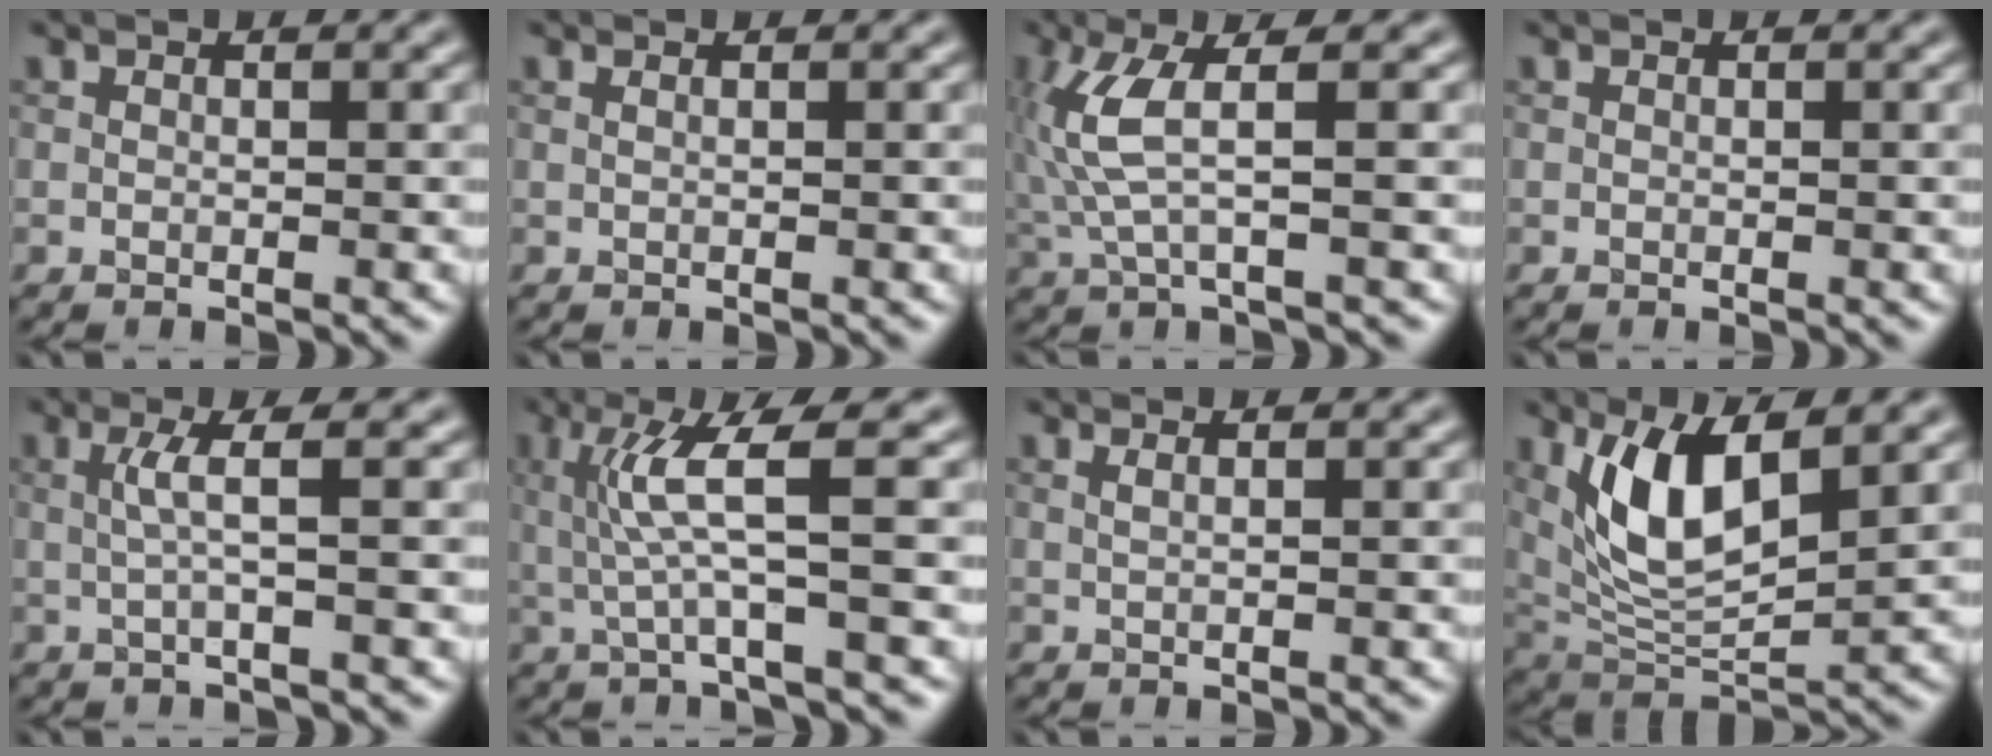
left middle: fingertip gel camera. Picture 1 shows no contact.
{"total": 1.1, "force": [0.6, 0.4, 0.8], "torque": [-0.009, -0.005, -0.004]}
{"total": 4.6, "force": [0.9, 0.8, 4.4], "torque": [-0.125, 0.003, 0.019]}
{"total": 0.0}
{"total": 2.4, "force": [0.3, 0.1, 2.4], "torque": [-0.054, 0.002, 0.005]}
{"total": 4.8, "force": [0.5, 0.2, 4.8], "torque": [-0.105, 0.005, 0.013]}
{"total": 1.6, "force": [0.8, 0.6, 1.2], "torque": [-0.015, -0.003, -0.005]}
{"total": 7.1, "force": [2.5, 2.8, 6.0], "torque": [-0.128, -0.009, 0.051]}